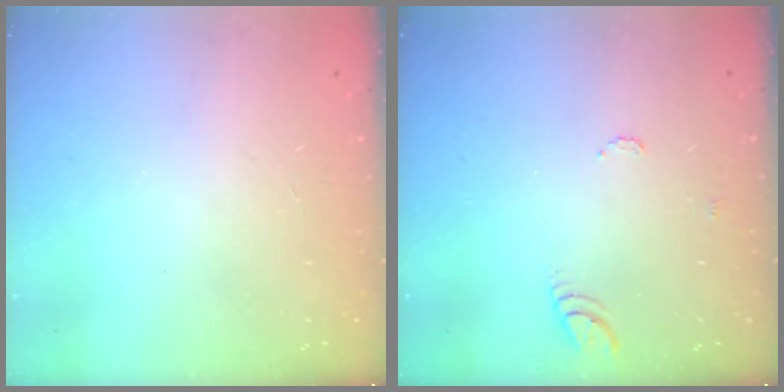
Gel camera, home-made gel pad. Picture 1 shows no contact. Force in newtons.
{"total": 6.3, "press": 6.3, "slide": 0.6}